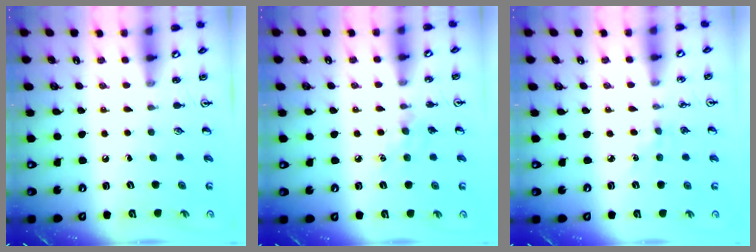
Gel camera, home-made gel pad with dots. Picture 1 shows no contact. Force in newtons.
{"total": 5.3, "press": 5.3, "slide": 0.7}
{"total": 2.5, "press": 2.5, "slide": 0.4}